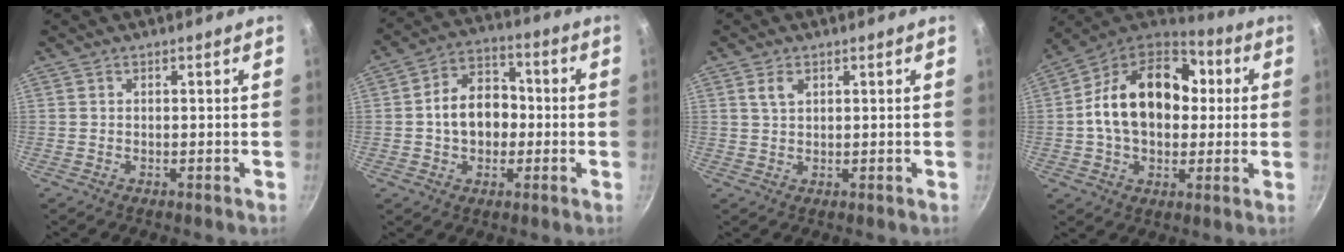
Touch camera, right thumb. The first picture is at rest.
{"total": 11.1, "force": [-0.5, 8.3, 7.4], "torque": [-0.091, 0.029, -0.017]}
{"total": 2.6, "force": [1.2, 1.5, 1.7], "torque": [-0.031, -0.002, 0.028]}
{"total": 21.2, "force": [1.6, 14.4, 15.5], "torque": [-0.232, 0.027, 0.021]}